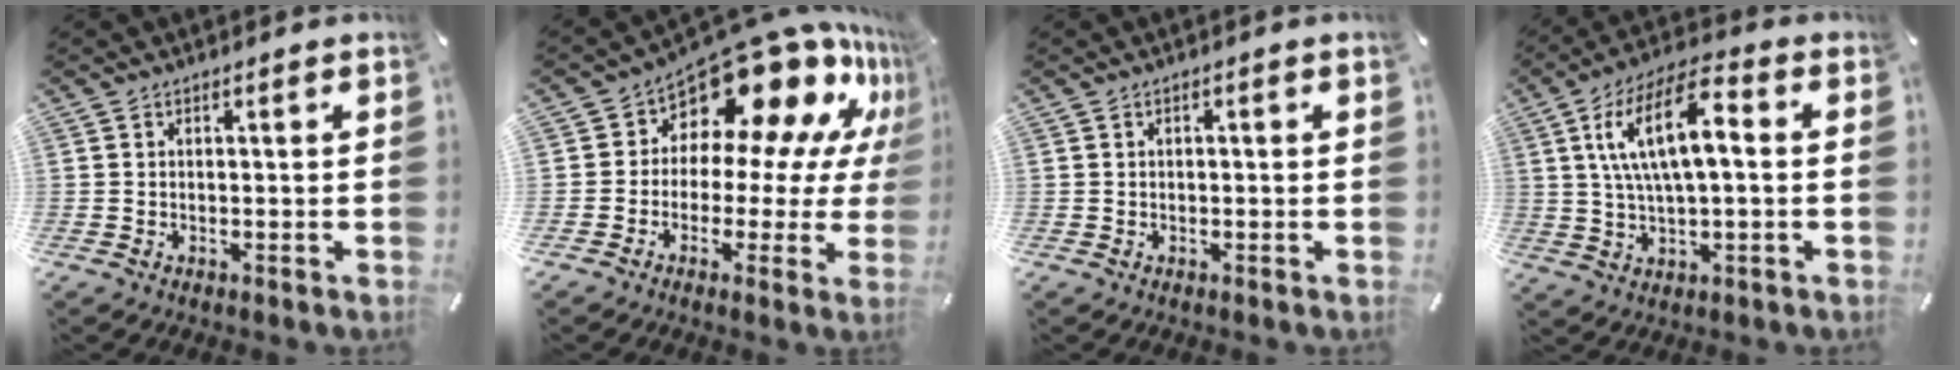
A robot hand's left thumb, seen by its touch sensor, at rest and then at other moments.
{"total": 15.5, "force": [11.8, 7.5, 6.9], "torque": [-0.104, -0.119, 0.198]}
{"total": 0.5, "force": [0.0, 0.1, 0.5], "torque": [-0.008, 0.000, 0.000]}
{"total": 14.0, "force": [2.9, 6.0, 12.3], "torque": [-0.245, 0.006, 0.048]}